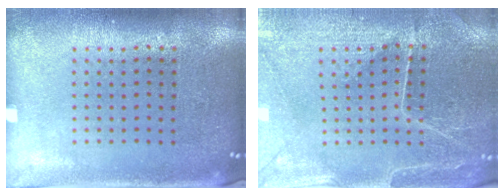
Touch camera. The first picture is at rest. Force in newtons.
{"total": 1.3, "press": 1.3, "slide": 0.3}